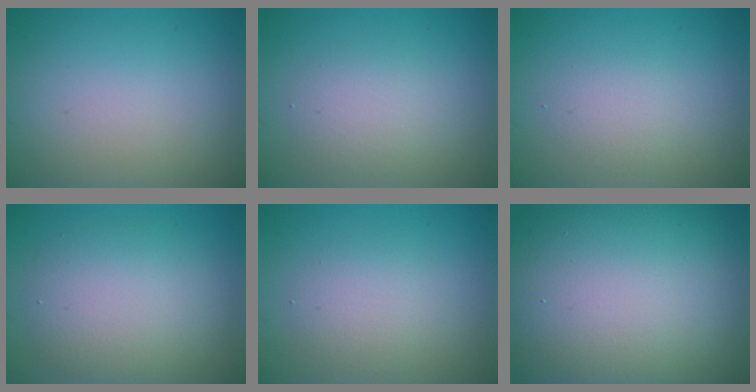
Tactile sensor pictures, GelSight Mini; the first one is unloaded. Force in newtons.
{"total": 2.4, "press": 2.4, "slide": 0.3}
{"total": 1.6, "press": 1.6, "slide": 0.2}
{"total": 5.2, "press": 5.2, "slide": 0.1}
{"total": 2.6, "press": 2.6, "slide": 0.3}
{"total": 20.6, "press": 20.5, "slide": 1.3}